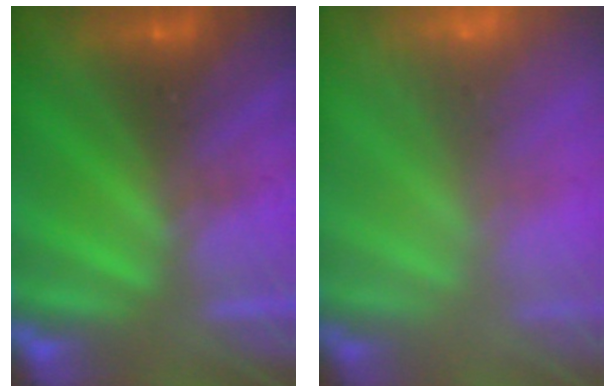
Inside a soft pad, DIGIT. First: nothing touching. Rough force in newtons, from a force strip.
{"total": 5.8}